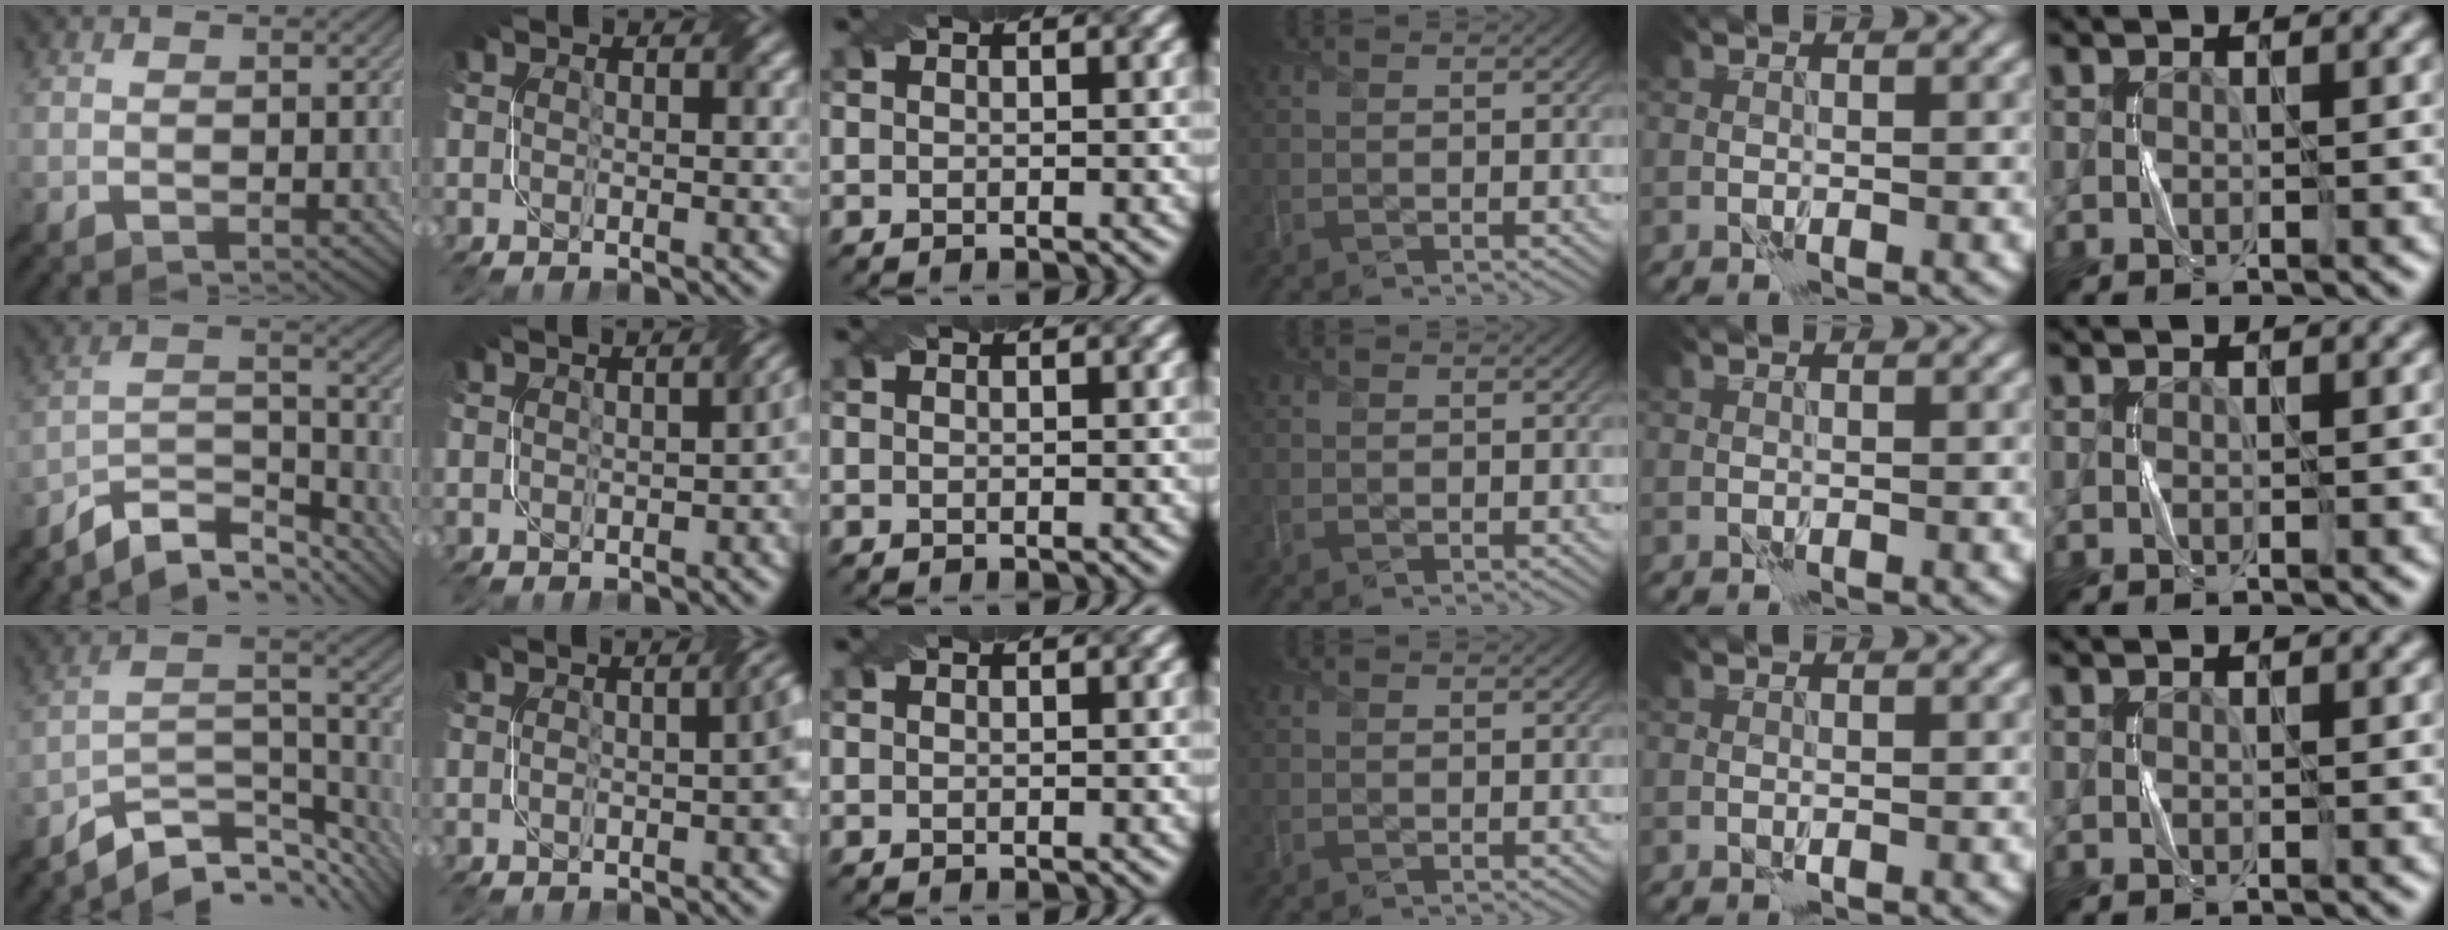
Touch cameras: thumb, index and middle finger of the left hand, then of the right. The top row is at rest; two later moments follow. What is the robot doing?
{"motion": "twist", "object": "screw"}